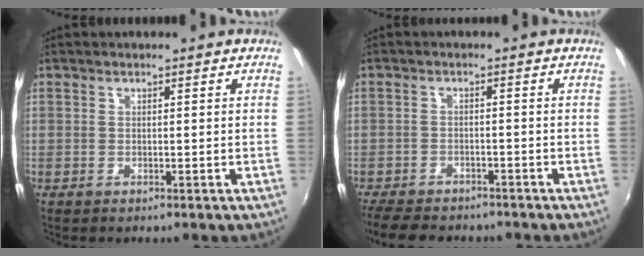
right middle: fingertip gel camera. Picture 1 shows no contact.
{"total": 8.8, "force": [-7.6, 3.3, 3.0], "torque": [-0.083, -0.013, -0.125]}